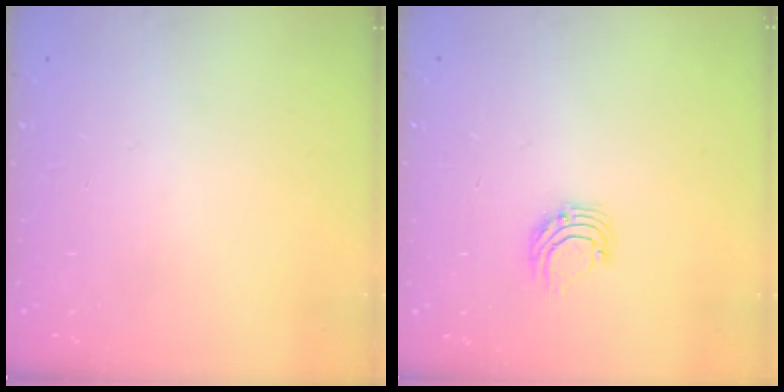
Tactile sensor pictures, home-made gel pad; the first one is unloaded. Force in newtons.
{"total": 5.4, "press": 5.4, "slide": 0.6}